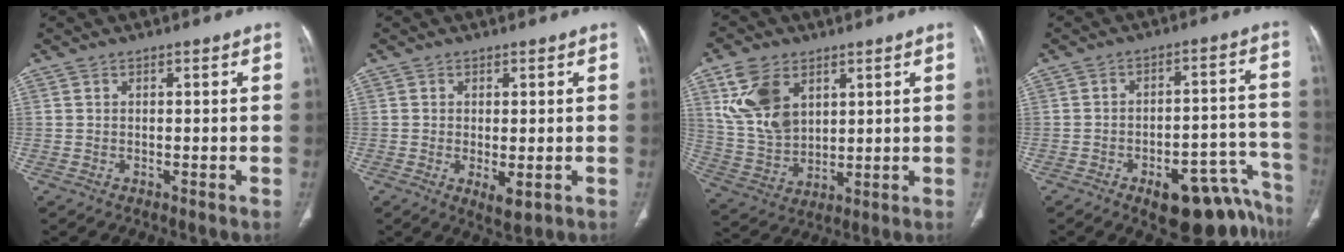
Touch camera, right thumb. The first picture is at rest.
{"total": 3.8, "force": [-0.9, 1.5, 3.3], "torque": [-0.057, -0.012, -0.009]}
{"total": 12.7, "force": [5.3, 8.3, 8.0], "torque": [-0.140, -0.018, 0.120]}
{"total": 16.3, "force": [-11.2, 7.2, 9.5], "torque": [-0.039, 0.102, -0.143]}